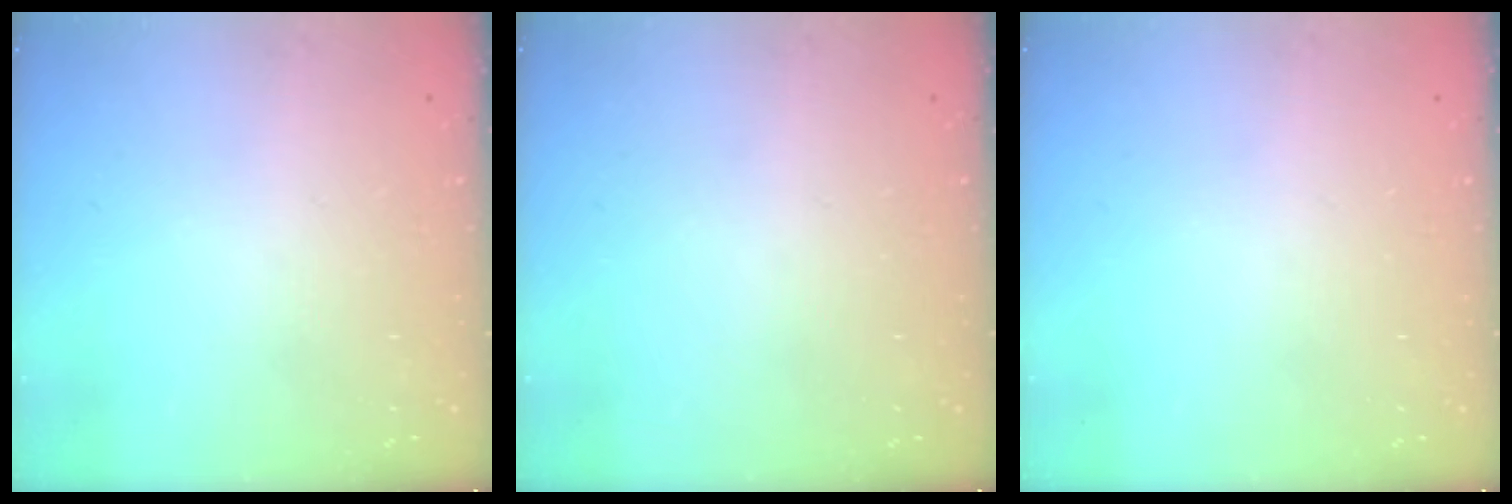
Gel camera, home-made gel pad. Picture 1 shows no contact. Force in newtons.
{"total": 0.0}
{"total": 0.0}